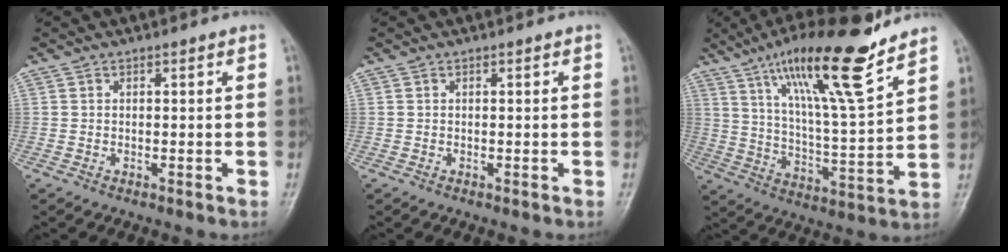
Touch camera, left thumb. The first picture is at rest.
{"total": 0.0}
{"total": 19.4, "force": [13.1, 2.9, 14.1], "torque": [-0.222, -0.064, 0.225]}